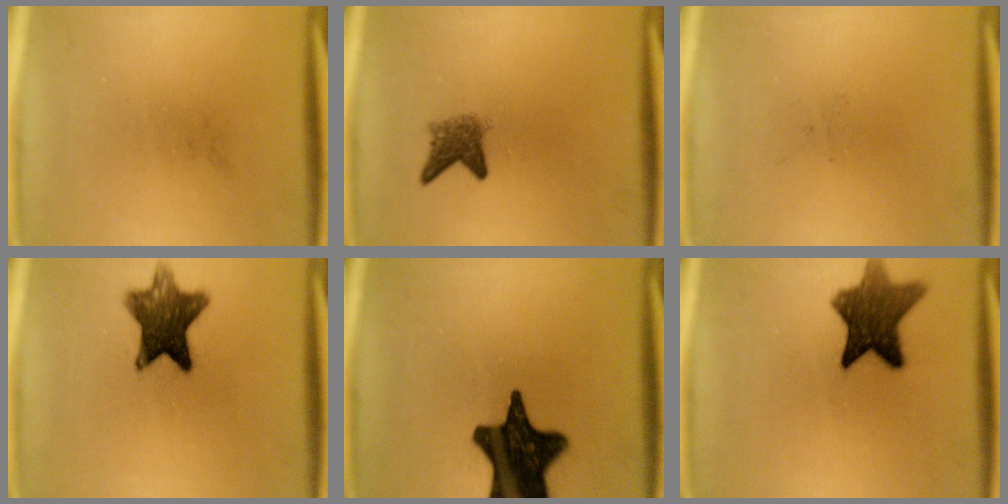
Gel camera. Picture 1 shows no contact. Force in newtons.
{"total": 3.1}
{"total": 0.0}
{"total": 10.0}
{"total": 18.5}
{"total": 10.5}